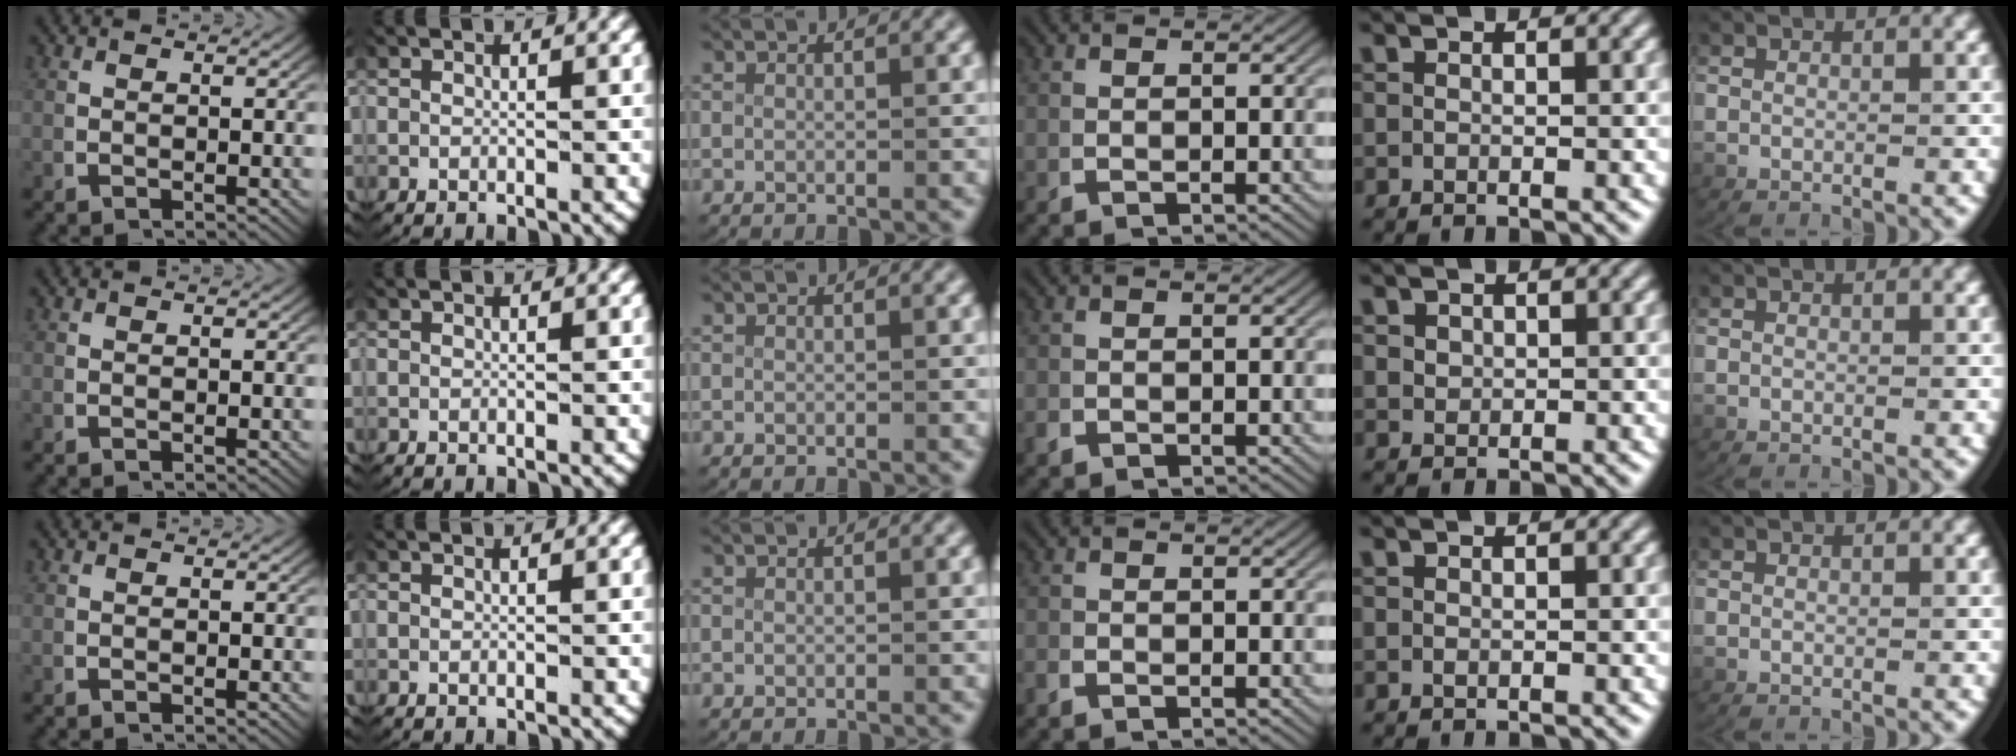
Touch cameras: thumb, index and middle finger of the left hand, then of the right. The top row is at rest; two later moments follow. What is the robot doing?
{"motion": "lift_and_place", "object": "paper"}